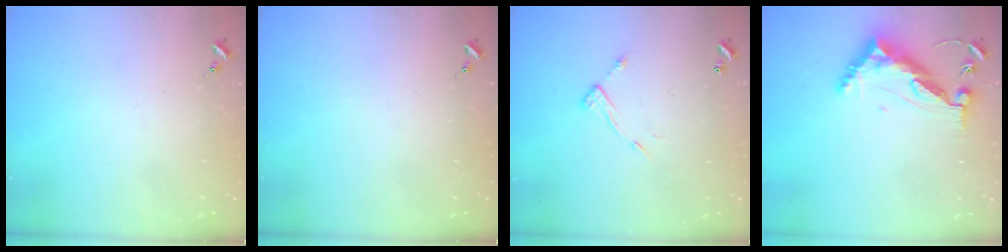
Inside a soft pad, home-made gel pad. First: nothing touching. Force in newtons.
{"total": 0.0}
{"total": 7.9, "press": 7.9, "slide": 0.3}
{"total": 10.6, "press": 10.5, "slide": 0.9}